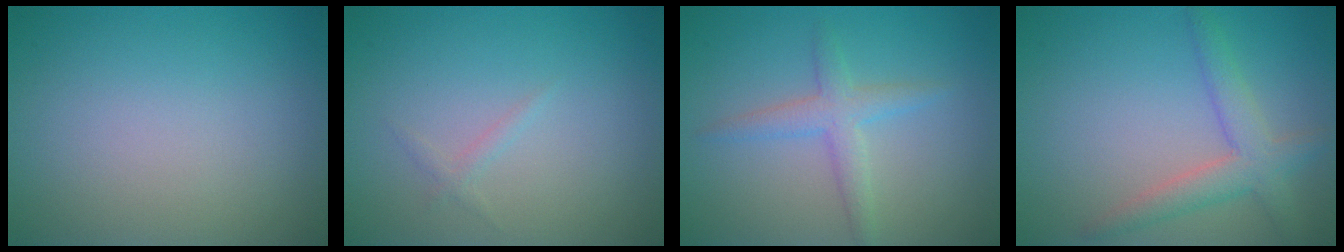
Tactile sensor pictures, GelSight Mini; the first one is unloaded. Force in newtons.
{"total": 0.7, "press": 0.7, "slide": 0.1}
{"total": 2.6, "press": 2.6, "slide": 0.0}
{"total": 3.4, "press": 3.4, "slide": 0.3}